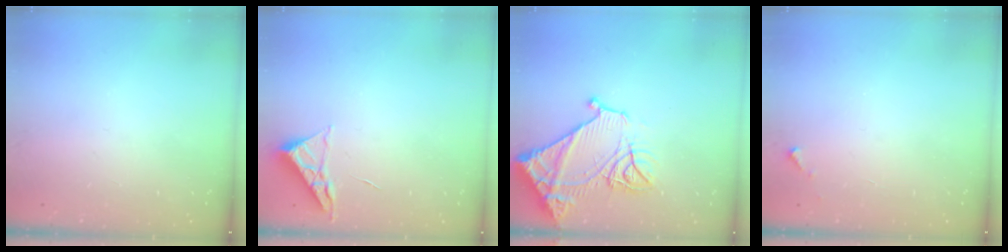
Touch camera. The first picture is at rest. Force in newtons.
{"total": 3.8, "press": 3.8, "slide": 0.5}
{"total": 15.8, "press": 15.7, "slide": 1.5}
{"total": 2.8, "press": 2.8, "slide": 0.1}